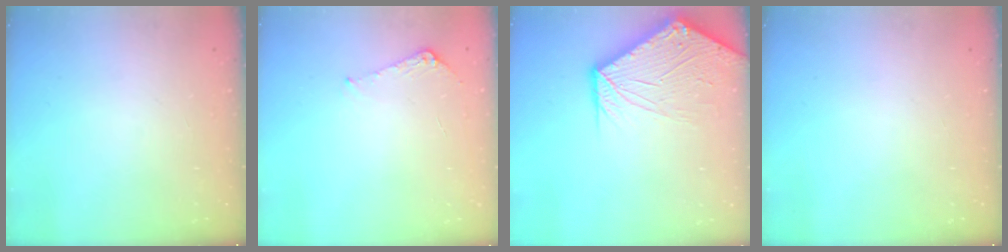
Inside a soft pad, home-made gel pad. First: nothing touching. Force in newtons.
{"total": 6.3, "press": 6.3, "slide": 0.7}
{"total": 12.6, "press": 12.6, "slide": 1.3}
{"total": 0.0}